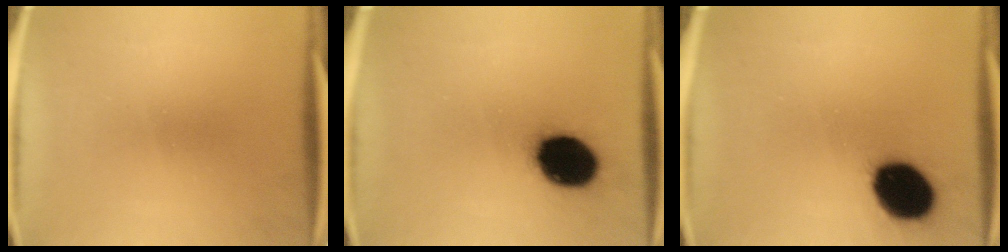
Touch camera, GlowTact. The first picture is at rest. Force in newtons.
{"total": 15.6}
{"total": 15.5}